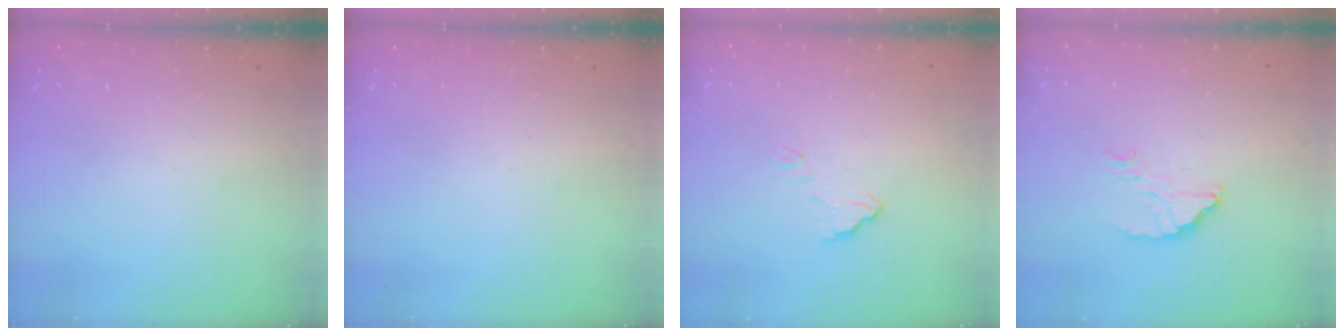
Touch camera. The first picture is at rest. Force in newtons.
{"total": 0.0}
{"total": 5.1, "press": 5.1, "slide": 0.4}
{"total": 3.4, "press": 3.4, "slide": 0.1}